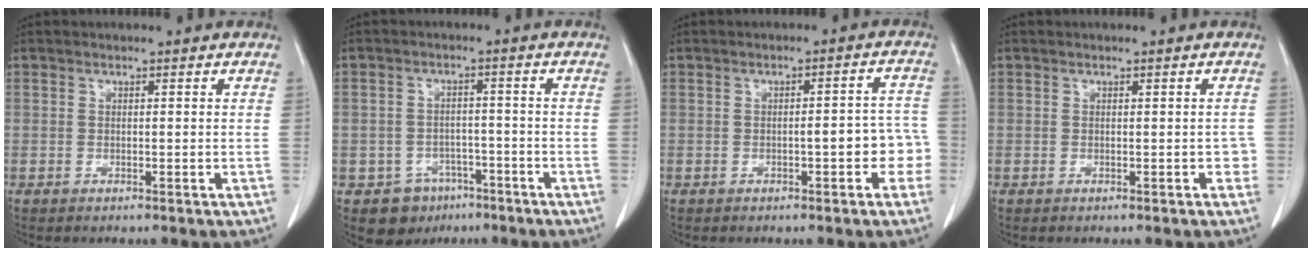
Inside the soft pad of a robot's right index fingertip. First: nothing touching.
{"total": 6.2, "force": [-3.5, 5.1, 0.7], "torque": [-0.004, 0.014, -0.044]}
{"total": 5.5, "force": [-1.6, 1.7, 4.9], "torque": [-0.052, 0.026, -0.020]}
{"total": 1.2, "force": [-0.3, 0.9, 0.8], "torque": [-0.002, 0.010, -0.003]}